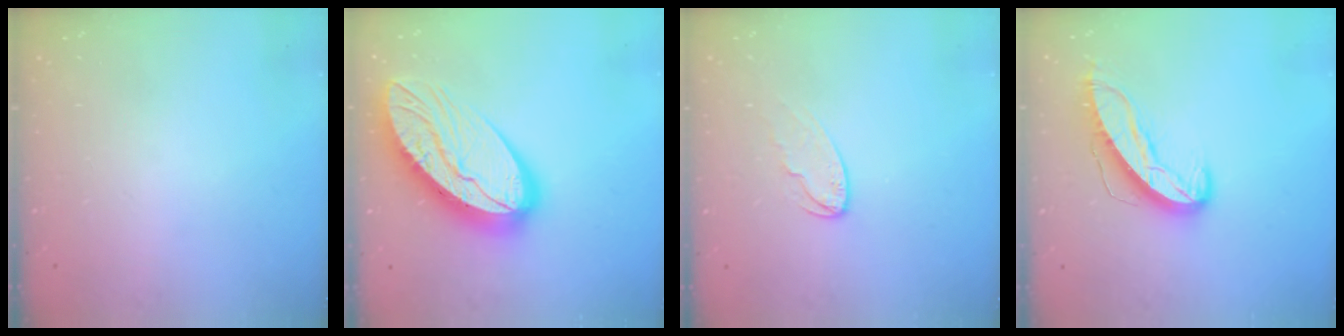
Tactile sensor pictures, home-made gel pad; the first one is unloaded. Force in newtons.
{"total": 20.8, "press": 20.7, "slide": 2.0}
{"total": 6.0, "press": 6.0, "slide": 0.5}
{"total": 9.8, "press": 9.8, "slide": 0.5}